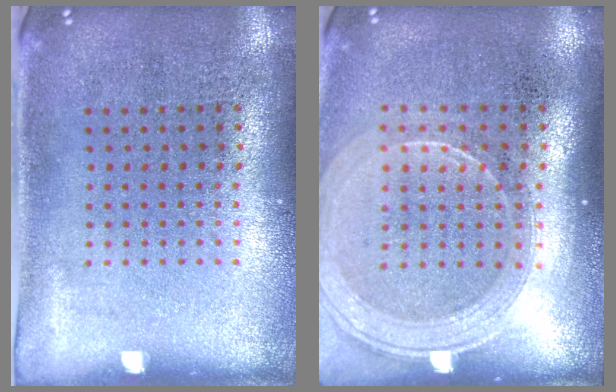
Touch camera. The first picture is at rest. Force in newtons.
{"total": 1.8, "press": 1.6, "slide": 0.7}